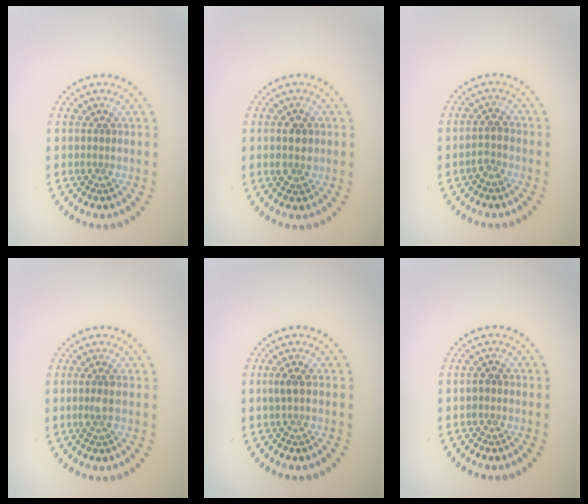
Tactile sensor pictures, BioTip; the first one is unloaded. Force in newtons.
{"total": 1.9, "press": 1.9, "slide": 0.2}
{"total": 1.4, "press": 1.3, "slide": 0.7}
{"total": 1.4, "press": 1.2, "slide": 0.6}
{"total": 1.0, "press": 1.0, "slide": 0.3}
{"total": 0.7, "press": 0.7, "slide": 0.1}